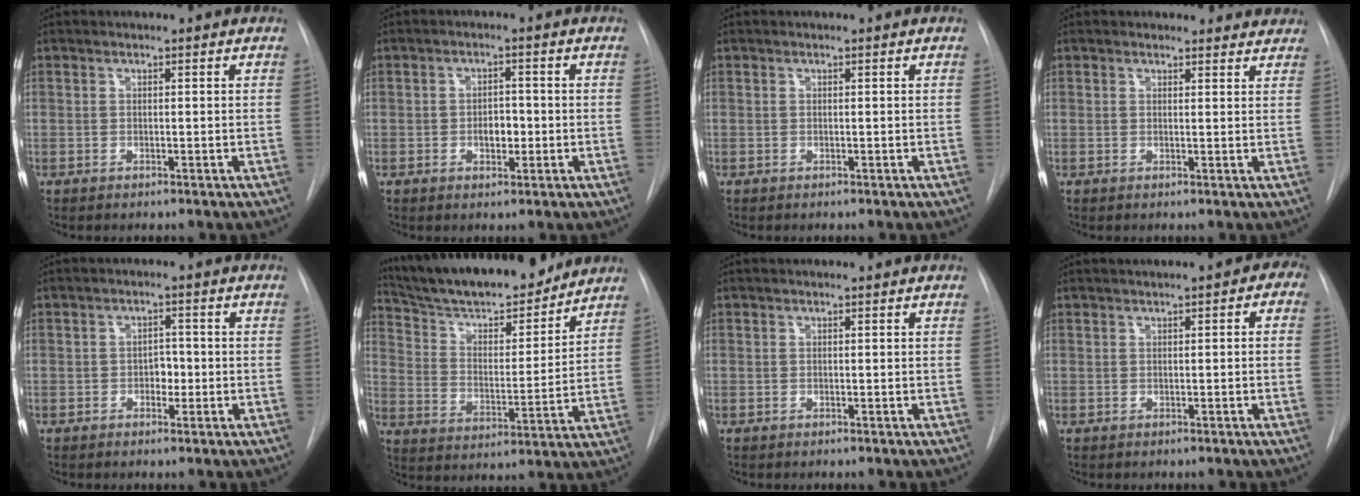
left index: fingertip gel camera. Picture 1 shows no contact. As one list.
[{"total": 3.1, "force": [-1.1, 1.8, 2.3], "torque": [-0.031, 0.000, -0.013]}, {"total": 0.0}, {"total": 5.0, "force": [4.6, 1.9, 0.0], "torque": [0.021, -0.005, 0.030]}, {"total": 2.5, "force": [-1.1, 1.6, 1.6], "torque": [-0.016, 0.002, -0.016]}, {"total": 20.0, "force": [17.8, 3.9, 8.4], "torque": [-0.140, 0.000, 0.279]}, {"total": 0.0}, {"total": 3.1, "force": [0.6, 1.2, 2.8], "torque": [-0.024, 0.011, 0.000]}]